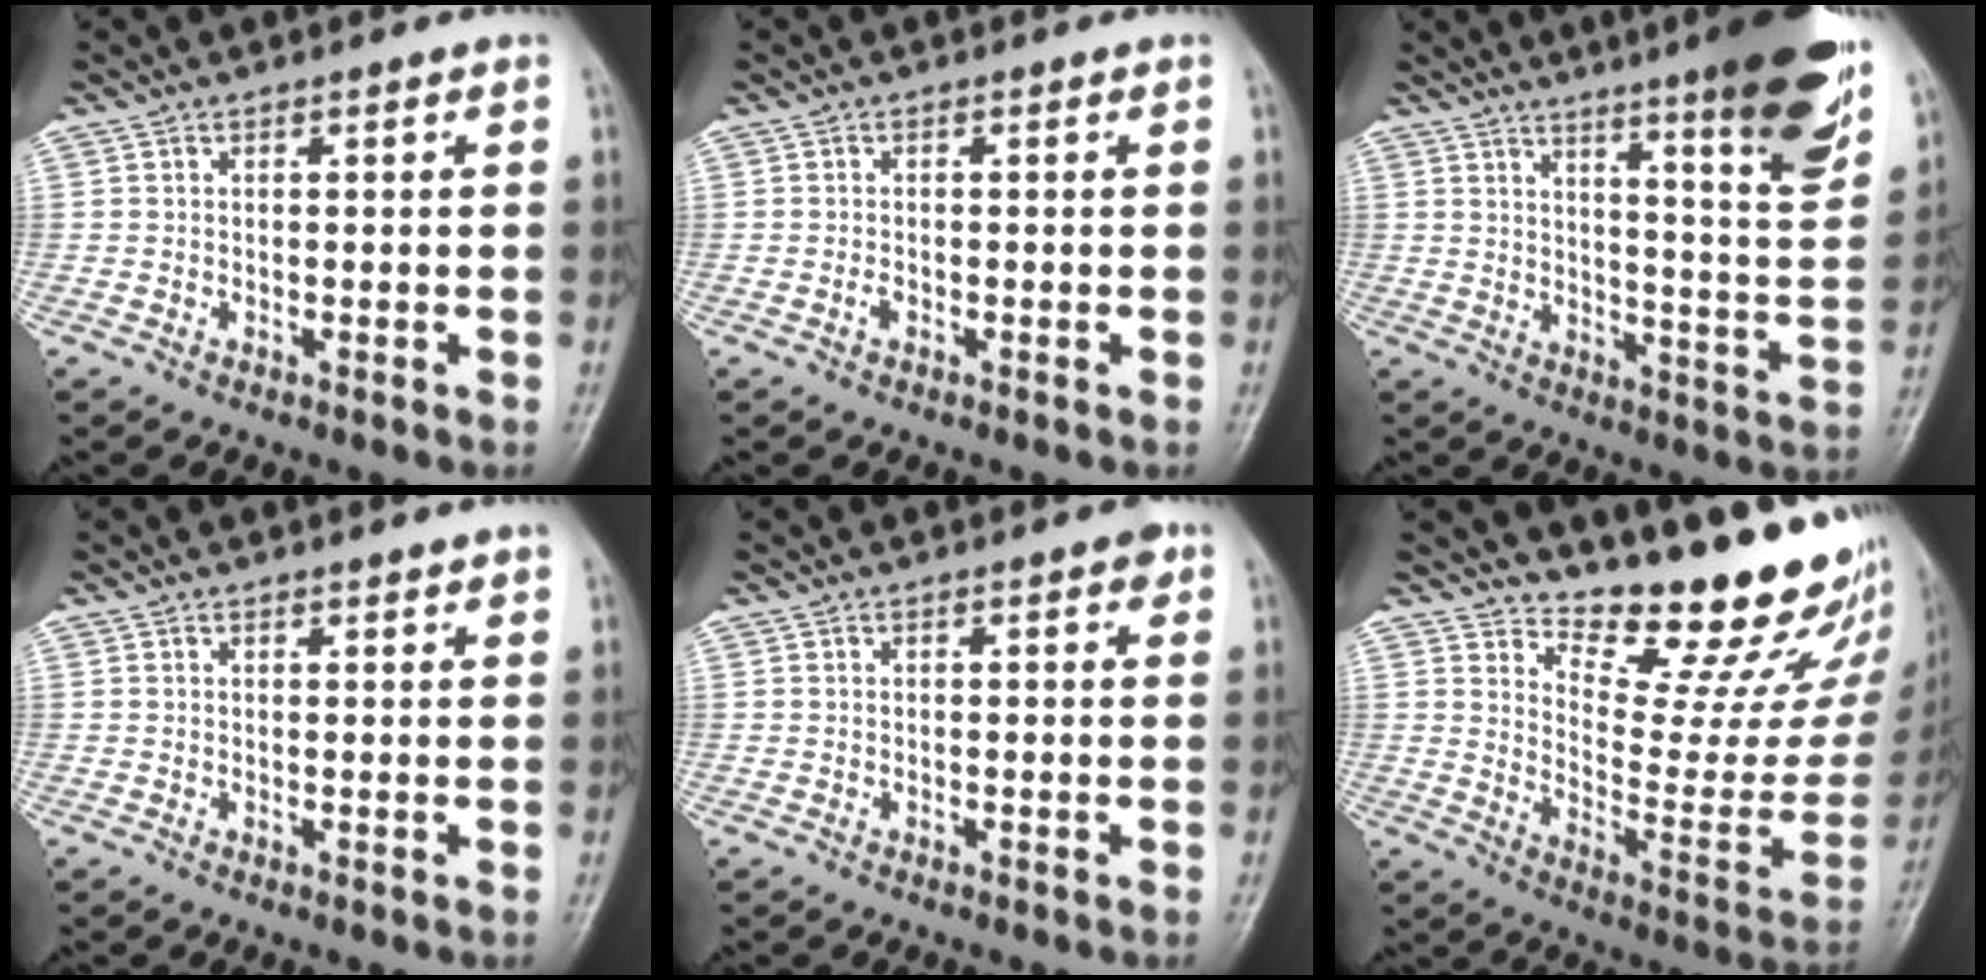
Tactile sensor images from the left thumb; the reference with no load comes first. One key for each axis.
{"total": 0.9, "fx": -0.4, "fy": 0.6, "fz": 0.6, "tx": -0.008, "ty": 0.001, "tz": -0.008}
{"total": 18.5, "fx": 11.7, "fy": 2.2, "fz": 14.2, "tx": -0.171, "ty": -0.064, "tz": 0.161}
{"total": 1.2, "fx": 1.1, "fy": 0.3, "fz": 0.4, "tx": 0.001, "ty": -0.004, "tz": 0.015}
{"total": 1.5, "fx": 0.8, "fy": 0.7, "fz": 1.0, "tx": -0.005, "ty": 0.000, "tz": 0.006}
{"total": 20.1, "fx": 17.5, "fy": 5.3, "fz": 8.4, "tx": -0.066, "ty": -0.161, "tz": 0.236}